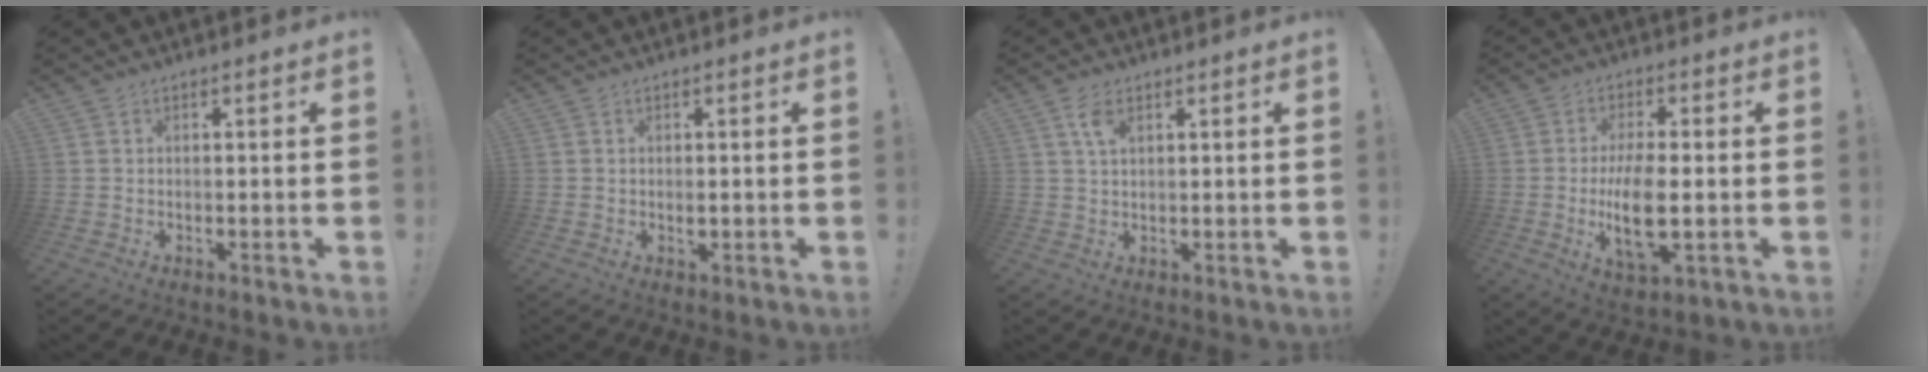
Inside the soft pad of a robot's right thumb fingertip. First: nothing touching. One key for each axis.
{"total": 1.1, "fx": 0.0, "fy": 0.6, "fz": 0.9, "tx": -0.013, "ty": -0.001, "tz": -0.001}
{"total": 4.3, "fx": 2.1, "fy": 2.0, "fz": 3.1, "tx": -0.053, "ty": -0.005, "tz": 0.036}
{"total": 11.9, "fx": -1.3, "fy": 4.2, "fz": 11.1, "tx": -0.211, "ty": -0.013, "tz": -0.026}